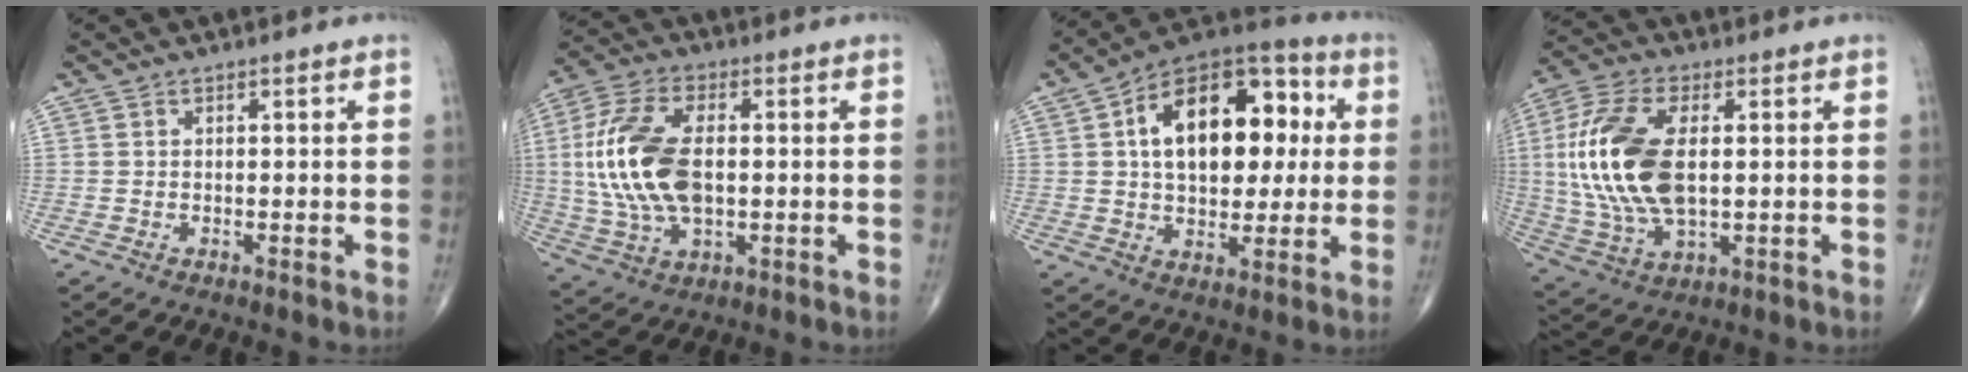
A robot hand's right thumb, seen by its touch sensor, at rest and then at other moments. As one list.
[{"total": 17.2, "force": [0.7, 9.3, 14.5], "torque": [-0.308, 0.002, 0.015]}, {"total": 21.3, "force": [3.9, 12.5, 16.8], "torque": [-0.222, 0.025, 0.055]}, {"total": 19.0, "force": [1.6, 9.8, 16.2], "torque": [-0.353, -0.005, 0.032]}]